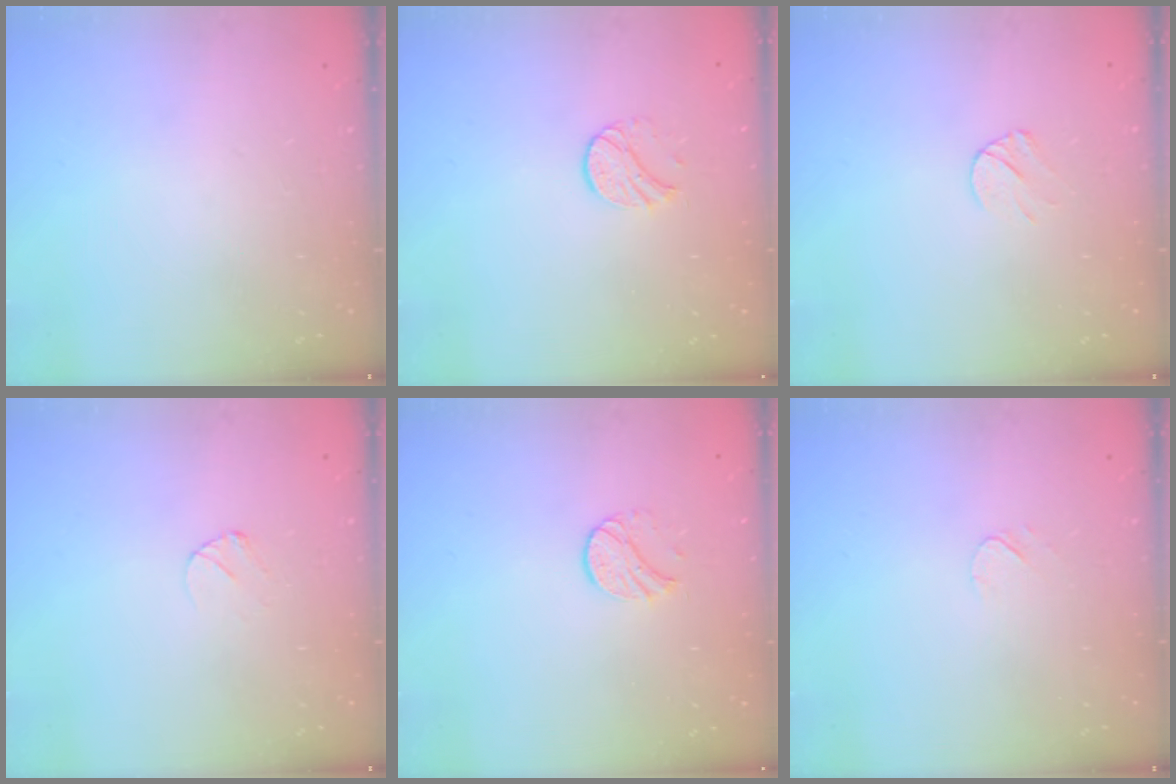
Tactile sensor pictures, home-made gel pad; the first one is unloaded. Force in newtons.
{"total": 7.5, "press": 7.5, "slide": 0.8}
{"total": 5.6, "press": 5.5, "slide": 0.7}
{"total": 3.0, "press": 3.0, "slide": 0.3}
{"total": 7.5, "press": 7.5, "slide": 0.8}
{"total": 3.5, "press": 3.5, "slide": 0.5}